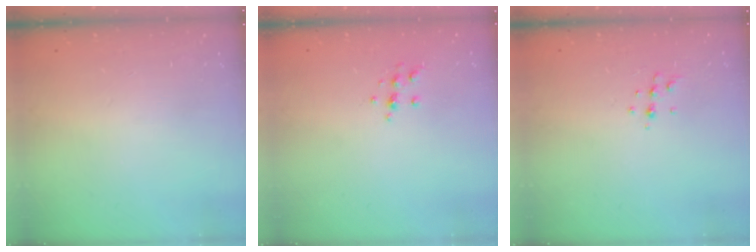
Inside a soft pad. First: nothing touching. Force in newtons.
{"total": 6.2, "press": 6.2, "slide": 0.8}
{"total": 4.8, "press": 4.7, "slide": 1.1}